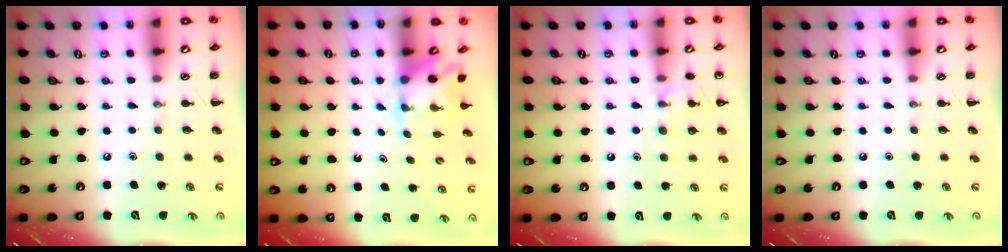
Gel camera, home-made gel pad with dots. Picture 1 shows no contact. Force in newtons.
{"total": 3.2, "press": 3.1, "slide": 0.3}
{"total": 9.1, "press": 8.9, "slide": 2.1}
{"total": 0.0}